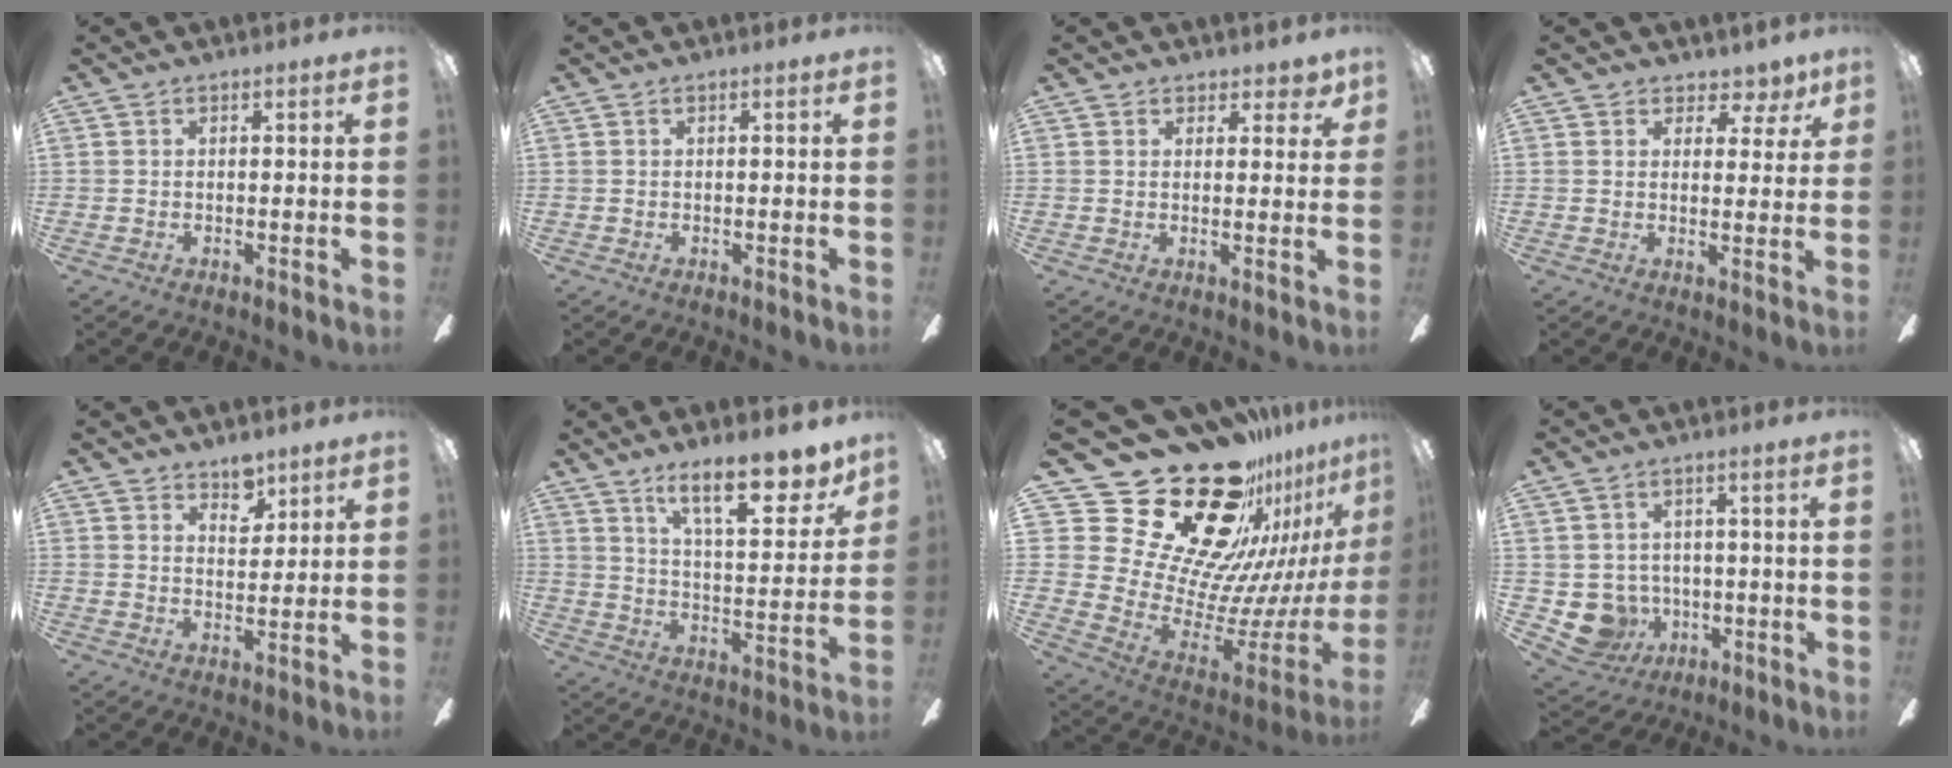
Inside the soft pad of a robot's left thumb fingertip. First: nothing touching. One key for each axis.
{"total": 0.0}
{"total": 3.4, "fx": 2.5, "fy": 1.9, "fz": 1.2, "tx": 0.005, "ty": -0.013, "tz": 0.042}
{"total": 5.0, "fx": 3.4, "fy": 3.2, "fz": 1.7, "tx": -0.015, "ty": -0.018, "tz": 0.058}
{"total": 5.4, "fx": 4.4, "fy": 2.5, "fz": 1.8, "tx": -0.014, "ty": -0.025, "tz": 0.078}
{"total": 16.5, "fx": 11.9, "fy": 5.1, "fz": 10.1, "tx": -0.142, "ty": -0.078, "tz": 0.195}
{"total": 35.3, "fx": 21.5, "fy": 19.8, "fz": 19.8, "tx": -0.312, "ty": -0.199, "tz": 0.450}
{"total": 7.3, "fx": -1.1, "fy": 6.9, "fz": 2.2, "tx": -0.079, "ty": 0.003, "tz": -0.016}